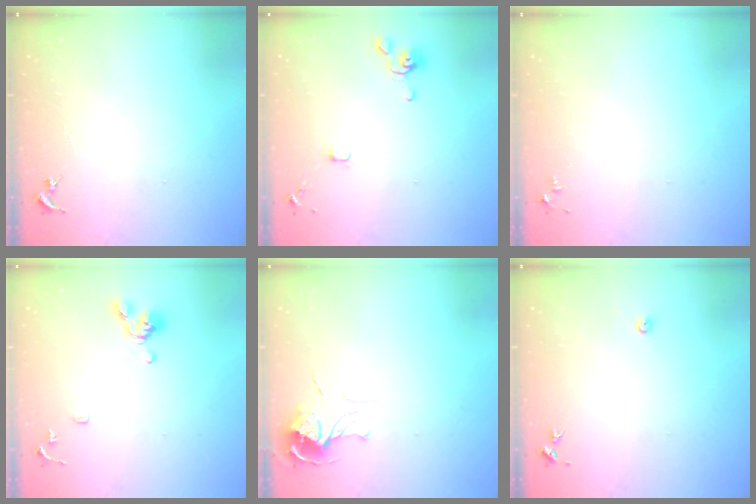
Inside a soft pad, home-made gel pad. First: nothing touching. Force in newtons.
{"total": 4.0, "press": 3.9, "slide": 0.9}
{"total": 2.8, "press": 2.8, "slide": 0.4}
{"total": 9.8, "press": 9.7, "slide": 1.4}
{"total": 7.0, "press": 7.0, "slide": 0.6}
{"total": 3.0, "press": 3.0, "slide": 0.4}